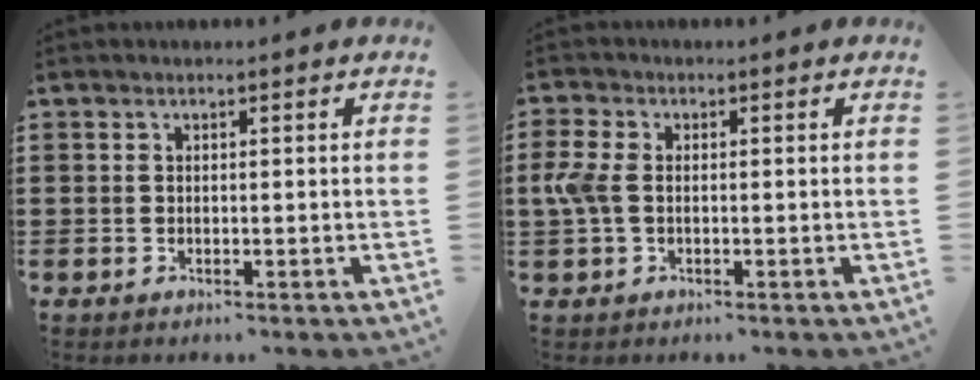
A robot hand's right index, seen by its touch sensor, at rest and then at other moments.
{"total": 4.4, "force": [-0.3, 2.7, 3.5], "torque": [-0.105, -0.006, -0.016]}